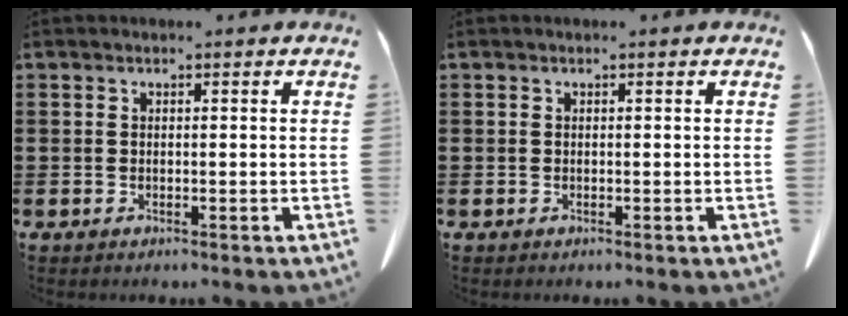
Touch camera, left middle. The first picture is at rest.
{"total": 0.0}